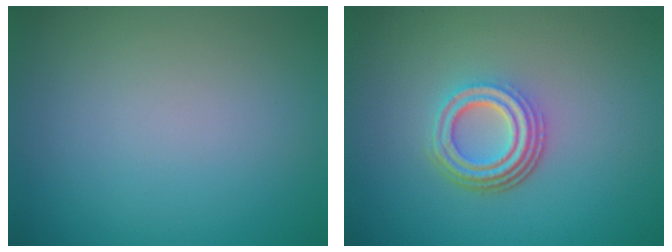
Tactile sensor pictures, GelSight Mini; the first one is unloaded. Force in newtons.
{"total": 4.5, "press": 3.3, "slide": 3.1}